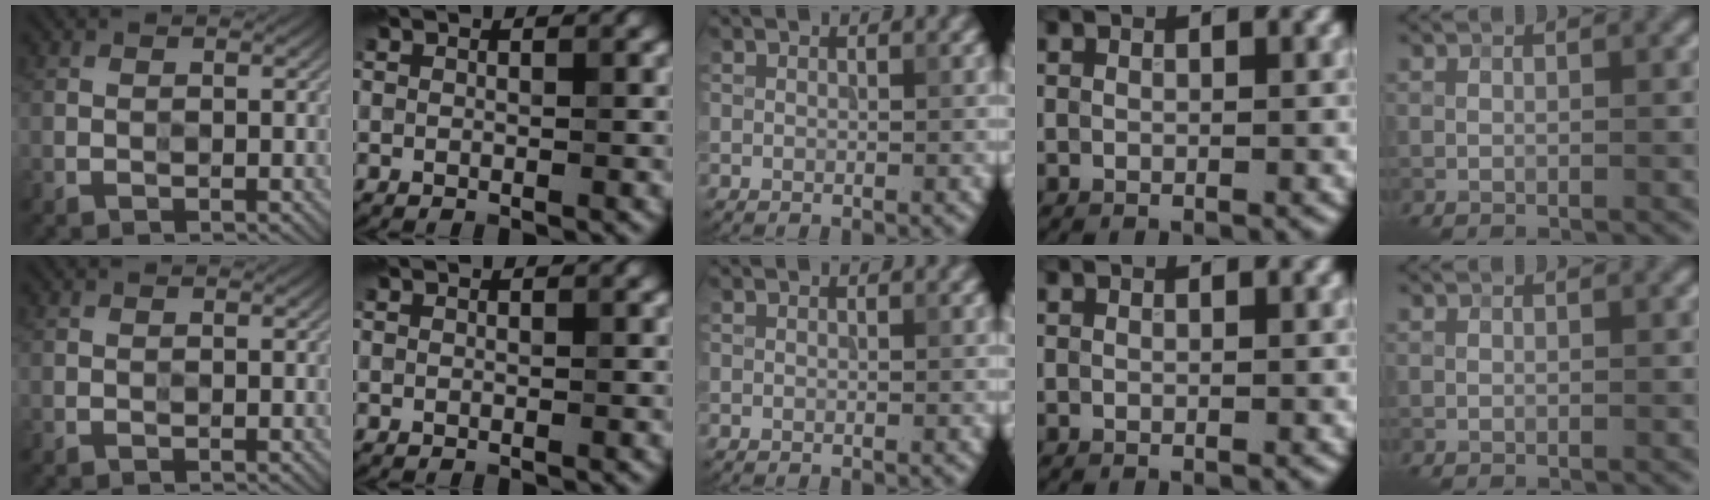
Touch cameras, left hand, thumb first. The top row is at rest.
{}